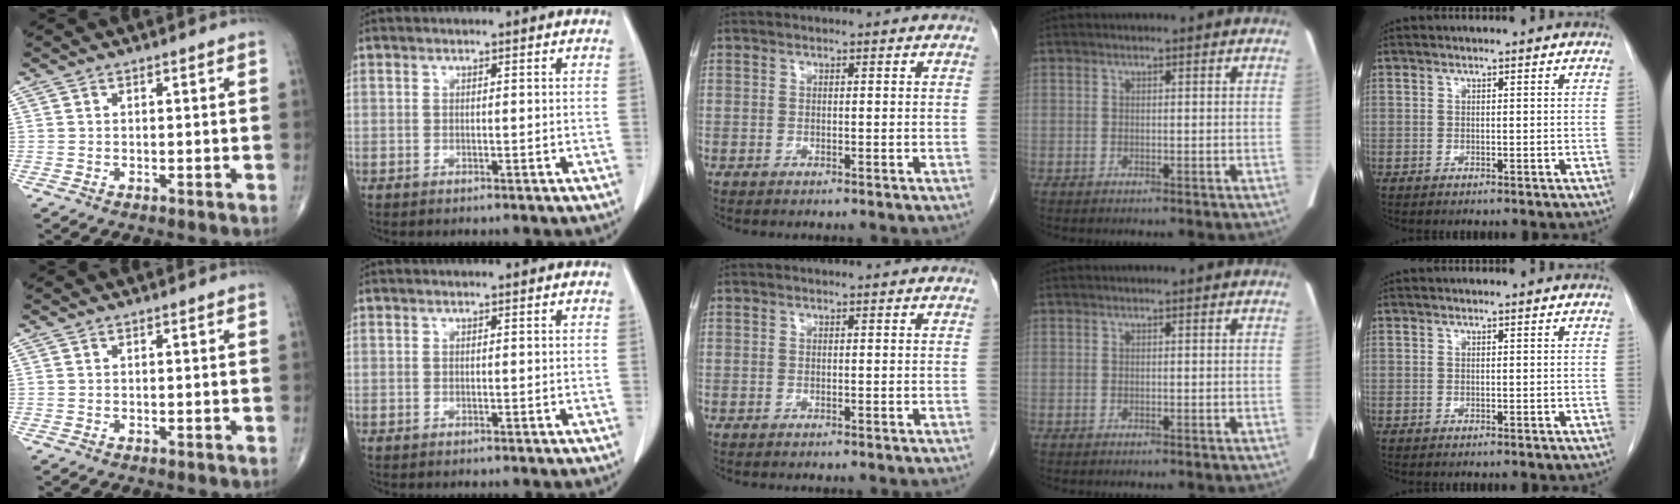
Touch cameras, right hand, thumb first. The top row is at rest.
{}